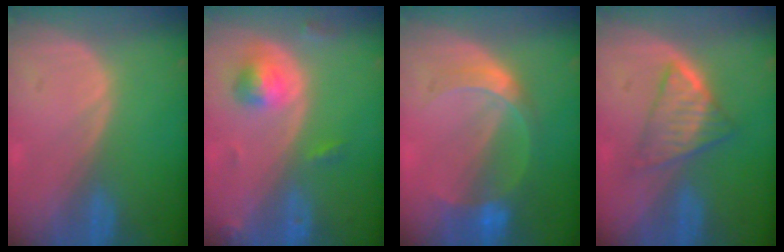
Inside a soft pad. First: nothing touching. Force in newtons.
{"total": 4.6, "press": 4.6, "slide": 0.3}
{"total": 6.4, "press": 5.7, "slide": 2.9}
{"total": 5.7, "press": 5.5, "slide": 1.6}